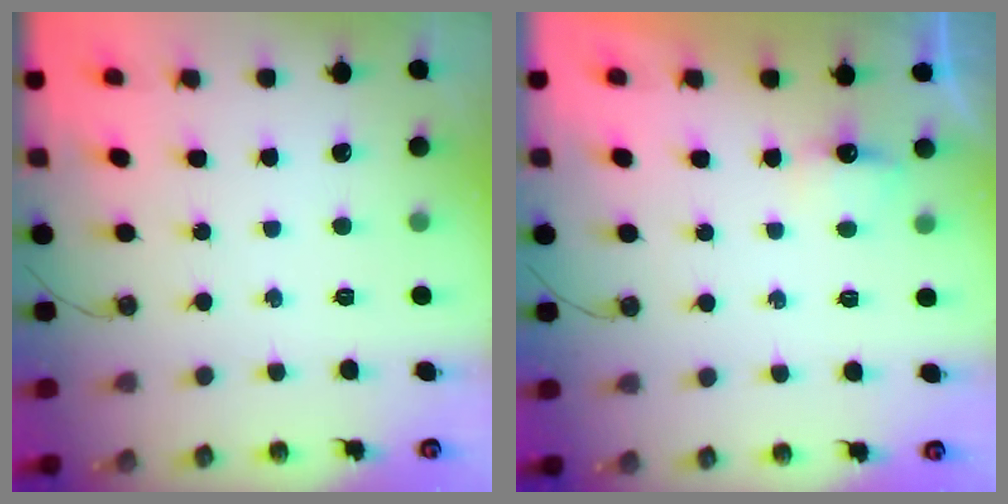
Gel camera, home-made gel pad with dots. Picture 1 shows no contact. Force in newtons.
{"total": 4.6, "press": 4.5, "slide": 0.6}